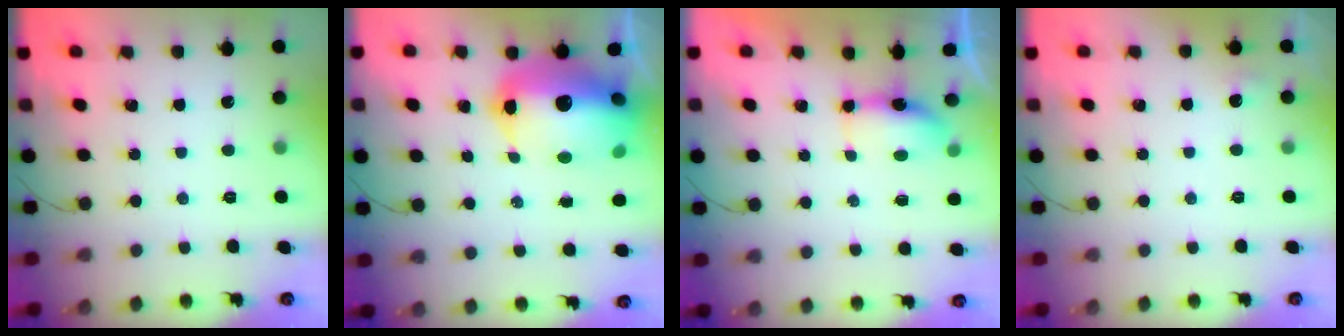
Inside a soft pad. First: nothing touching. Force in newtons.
{"total": 22.1, "press": 20.0, "slide": 9.4}
{"total": 5.2, "press": 5.2, "slide": 0.9}
{"total": 3.6, "press": 3.3, "slide": 1.5}